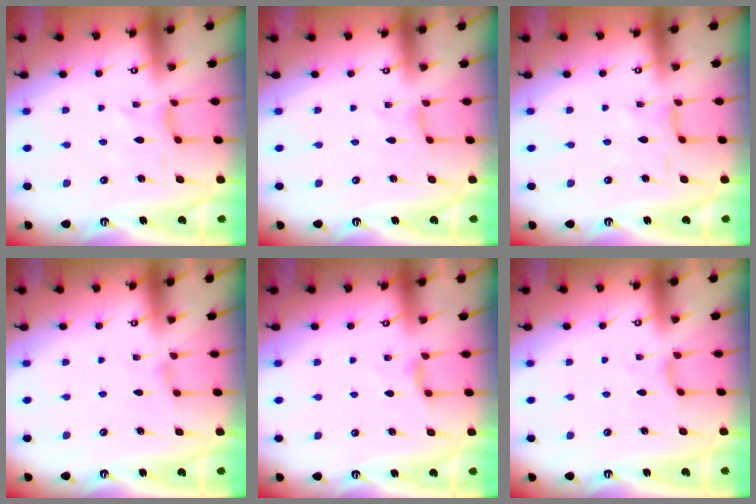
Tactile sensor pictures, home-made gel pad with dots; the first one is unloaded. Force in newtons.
{"total": 0.0}
{"total": 1.3, "press": 1.2, "slide": 0.1}
{"total": 1.1, "press": 1.1, "slide": 0.4}
{"total": 4.6, "press": 4.5, "slide": 0.7}
{"total": 4.0, "press": 3.9, "slide": 0.7}